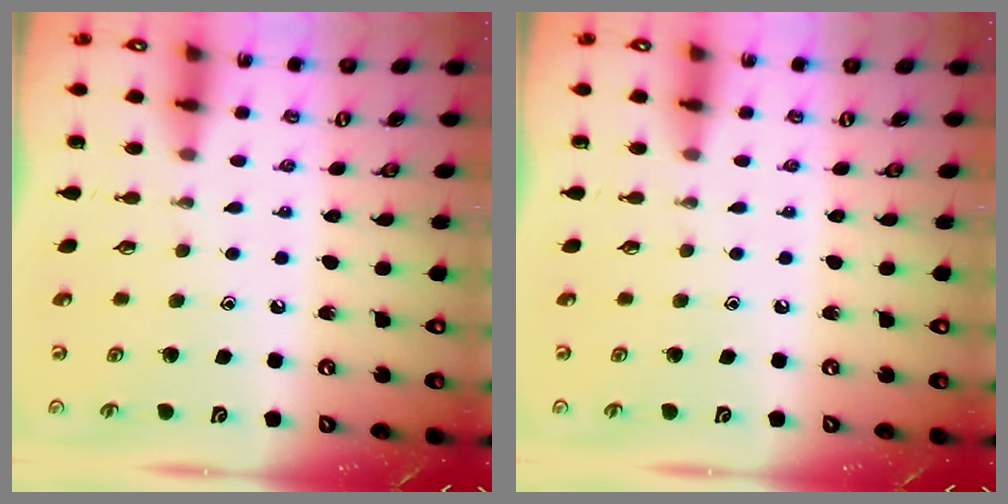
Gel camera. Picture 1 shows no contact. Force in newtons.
{"total": 0.0}